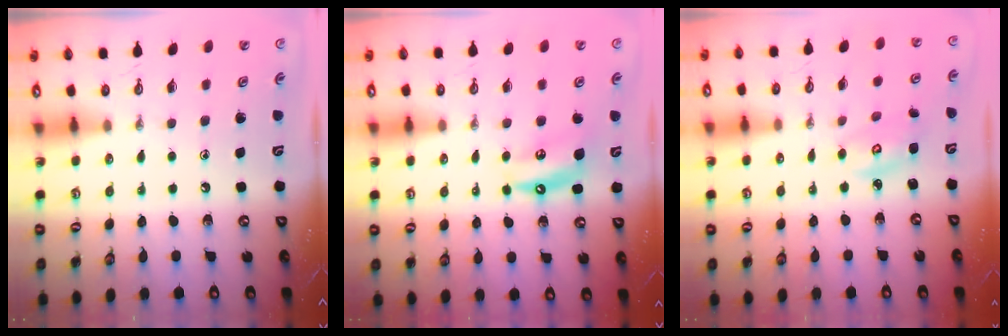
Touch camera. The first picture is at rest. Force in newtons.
{"total": 5.3, "press": 5.2, "slide": 0.8}
{"total": 4.4, "press": 4.3, "slide": 0.5}